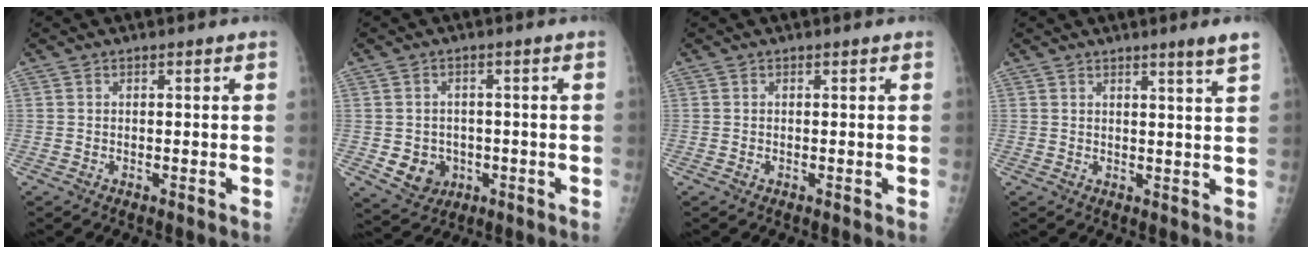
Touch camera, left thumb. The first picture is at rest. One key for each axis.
{"total": 5.9, "fx": -1.3, "fy": 5.2, "fz": 2.4, "tx": -0.016, "ty": 0.006, "tz": -0.008}
{"total": 0.0}
{"total": 3.7, "fx": 2.5, "fy": -0.9, "fz": 2.5, "tx": -0.033, "ty": -0.021, "tz": 0.037}